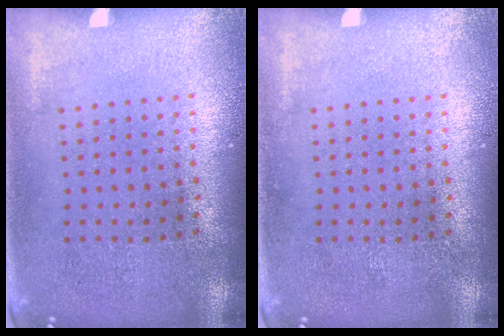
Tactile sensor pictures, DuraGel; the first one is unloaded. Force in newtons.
{"total": 0.0}